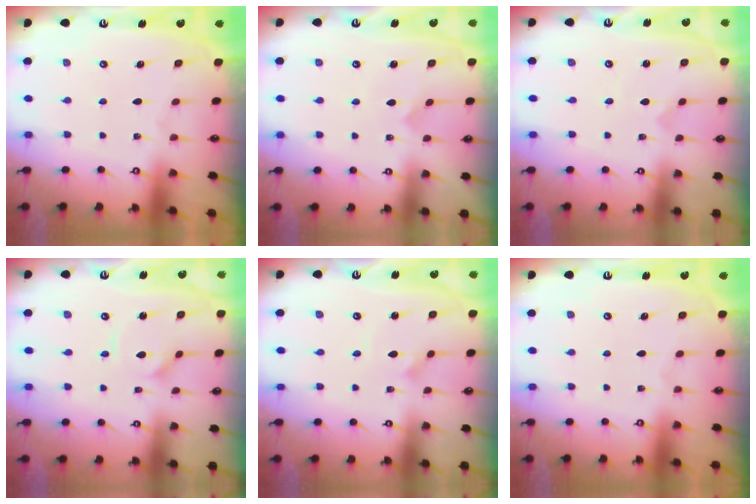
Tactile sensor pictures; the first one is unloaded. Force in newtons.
{"total": 2.8, "press": 2.8, "slide": 0.2}
{"total": 0.0}
{"total": 4.3, "press": 4.3, "slide": 0.4}
{"total": 1.7, "press": 1.6, "slide": 0.1}
{"total": 0.0}